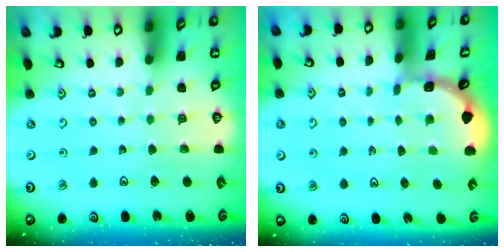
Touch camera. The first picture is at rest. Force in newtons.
{"total": 1.3, "press": 1.3, "slide": 0.1}